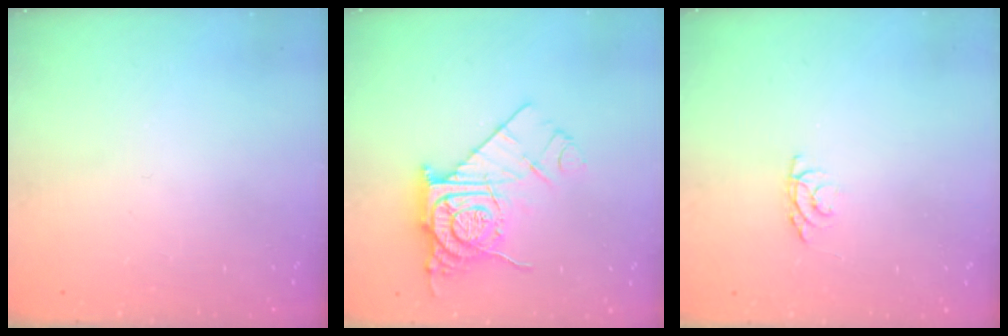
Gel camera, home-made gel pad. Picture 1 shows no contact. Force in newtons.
{"total": 12.4, "press": 12.3, "slide": 0.9}
{"total": 3.4, "press": 3.3, "slide": 0.5}